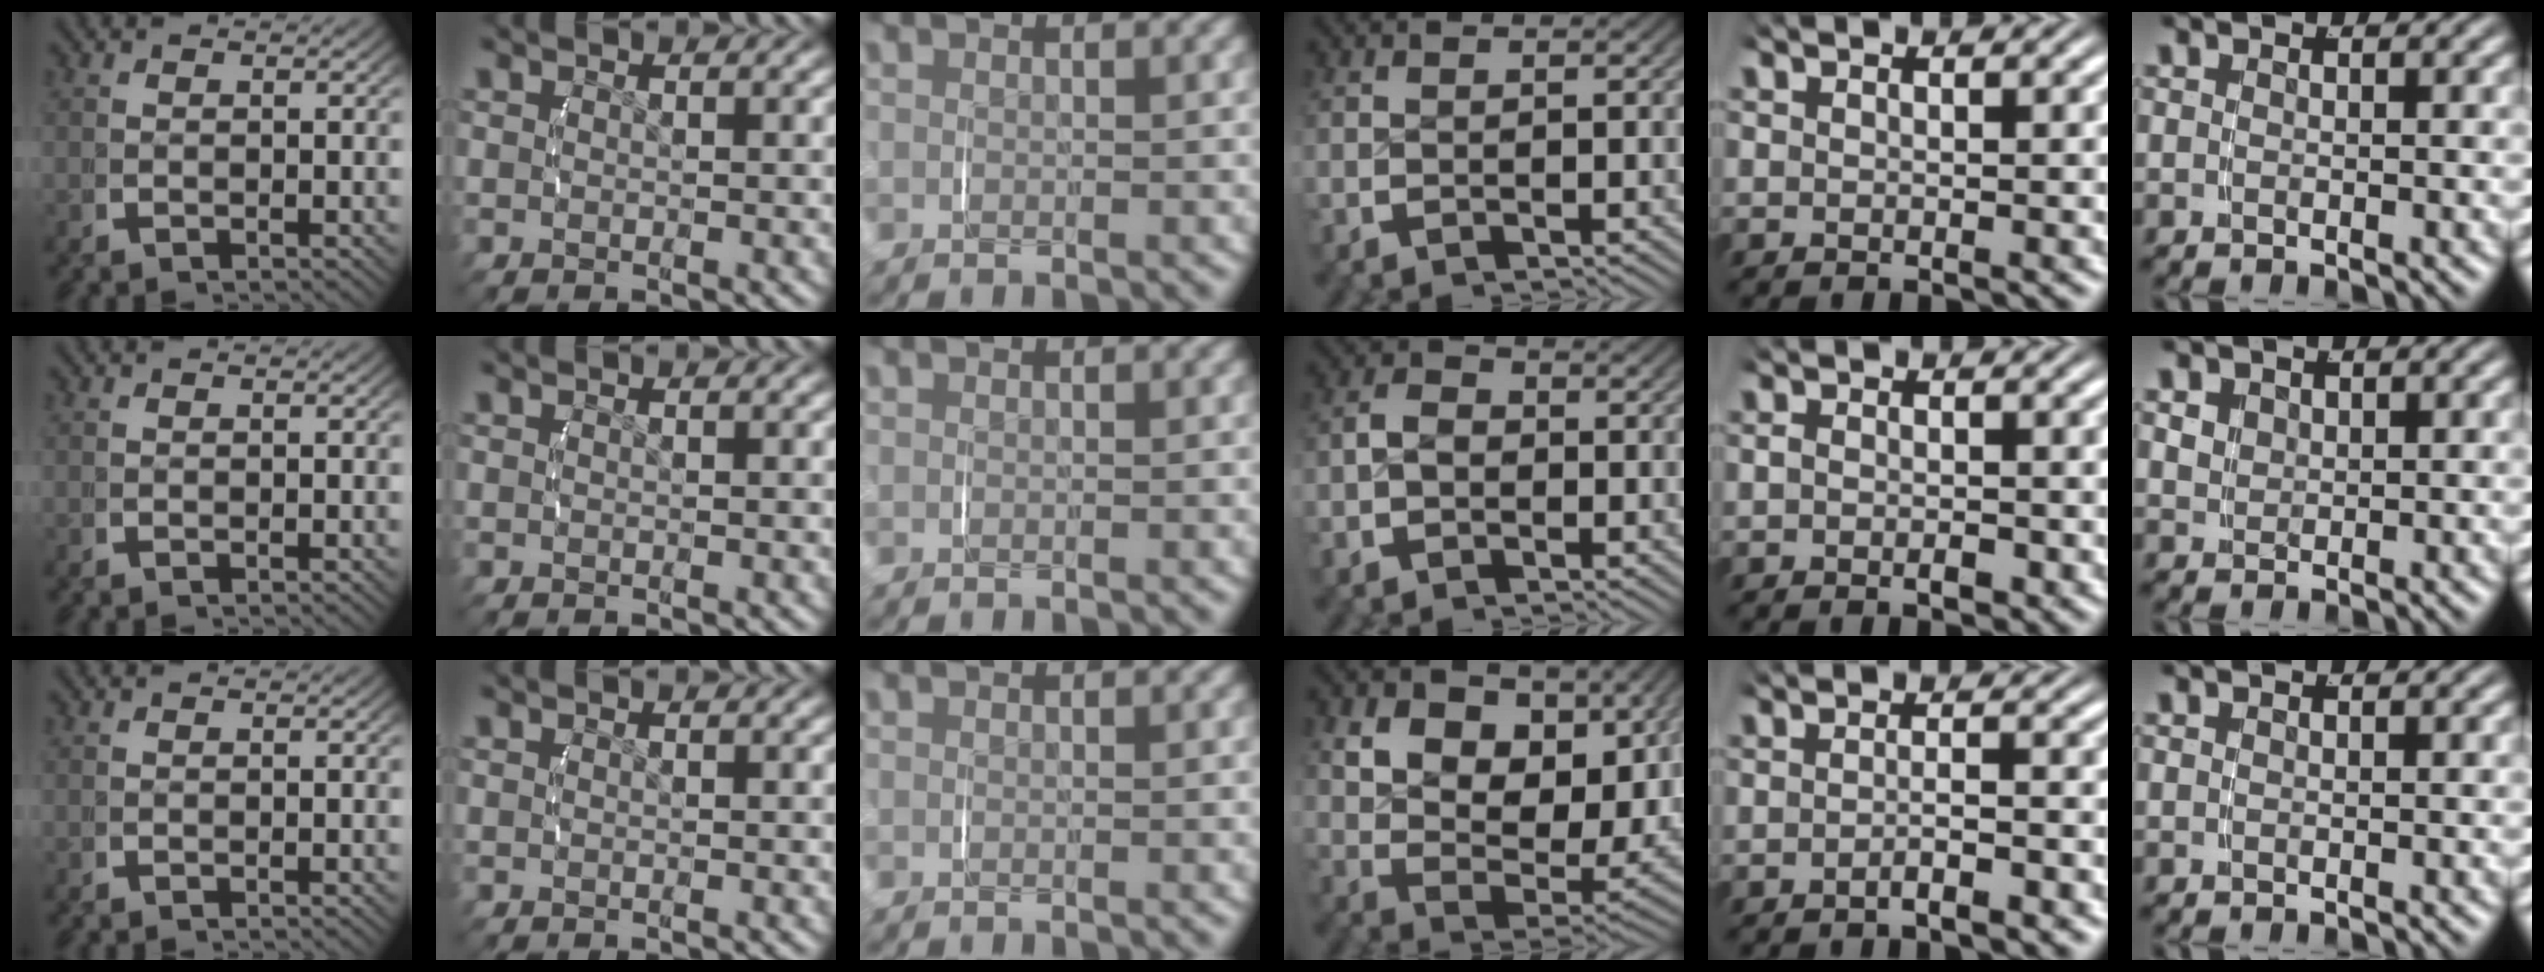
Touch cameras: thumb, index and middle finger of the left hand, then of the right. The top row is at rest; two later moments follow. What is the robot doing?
{"motion": "lift_and_place", "object": "toothpaste"}